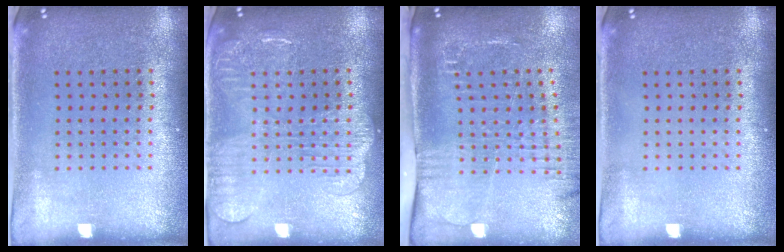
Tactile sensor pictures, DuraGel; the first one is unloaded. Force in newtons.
{"total": 1.9, "press": 1.8, "slide": 0.5}
{"total": 2.6, "press": 2.1, "slide": 1.6}
{"total": 0.0}